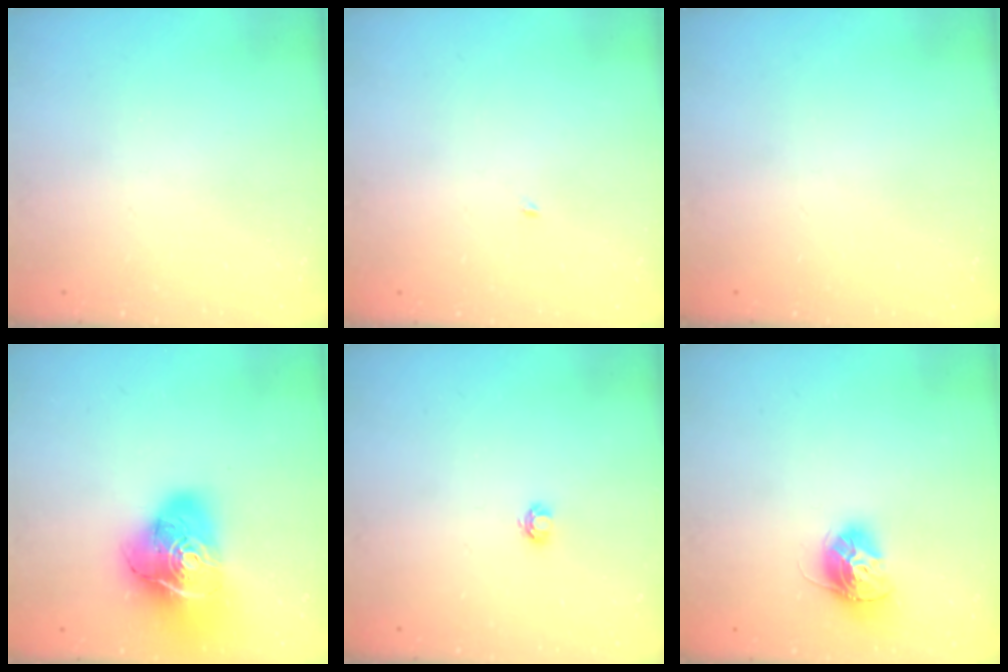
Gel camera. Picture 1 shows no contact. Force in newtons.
{"total": 1.9, "press": 1.9, "slide": 0.2}
{"total": 0.0}
{"total": 22.2, "press": 22.0, "slide": 2.8}
{"total": 3.7, "press": 3.7, "slide": 0.5}
{"total": 12.1, "press": 12.1, "slide": 0.5}